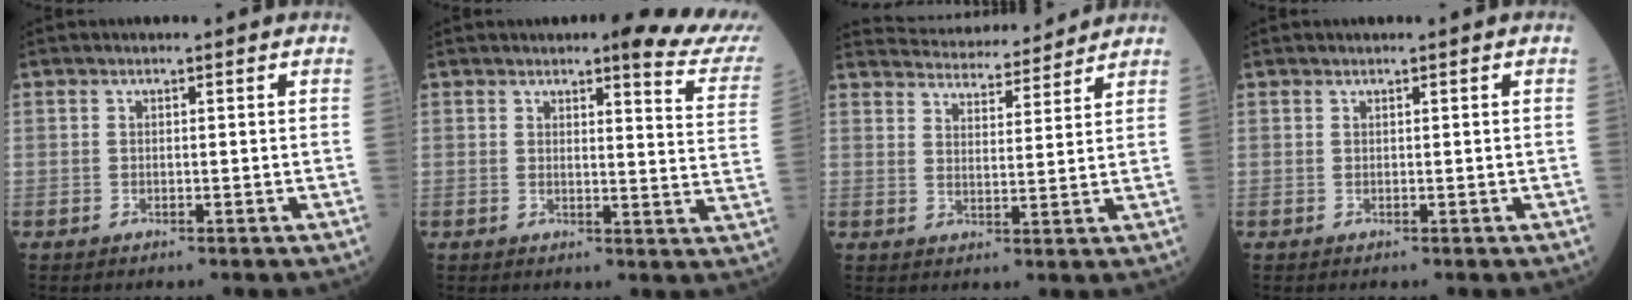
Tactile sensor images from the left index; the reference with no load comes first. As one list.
[{"total": 10.3, "force": [8.8, 0.7, 5.3], "torque": [-0.051, -0.046, 0.075]}, {"total": 14.0, "force": [13.5, 2.1, 3.0], "torque": [-0.045, 0.022, 0.194]}, {"total": 0.0}]